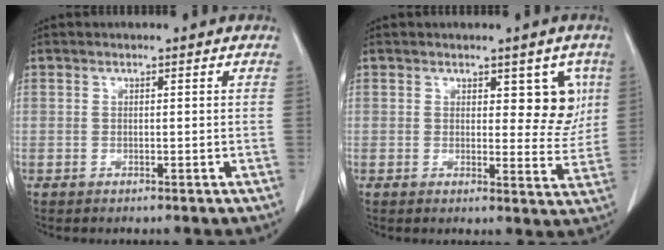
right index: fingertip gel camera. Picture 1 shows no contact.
{"total": 5.9, "force": [2.3, 2.9, 4.5], "torque": [-0.034, -0.001, 0.028]}